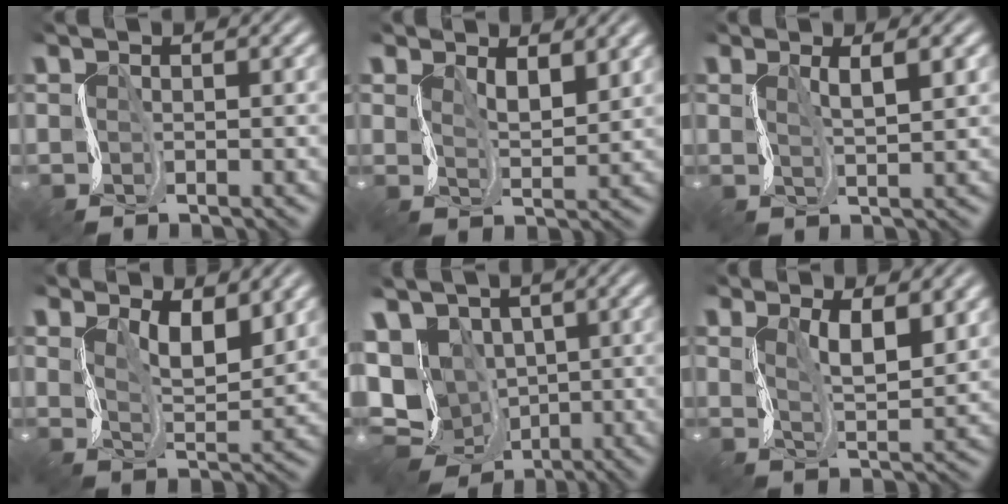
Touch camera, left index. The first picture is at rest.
{"total": 2.7, "force": [1.3, 1.1, 2.0], "torque": [-0.045, -0.011, 0.024]}
{"total": 2.1, "force": [0.6, 0.3, 2.0], "torque": [-0.042, -0.004, 0.008]}
{"total": 4.1, "force": [1.8, 1.7, 3.2], "torque": [-0.065, -0.016, 0.027]}
{"total": 12.0, "force": [-1.6, 10.1, 6.3], "torque": [-0.135, -0.016, -0.039]}
{"total": 4.0, "force": [1.5, 1.4, 3.4], "torque": [-0.073, -0.012, 0.025]}